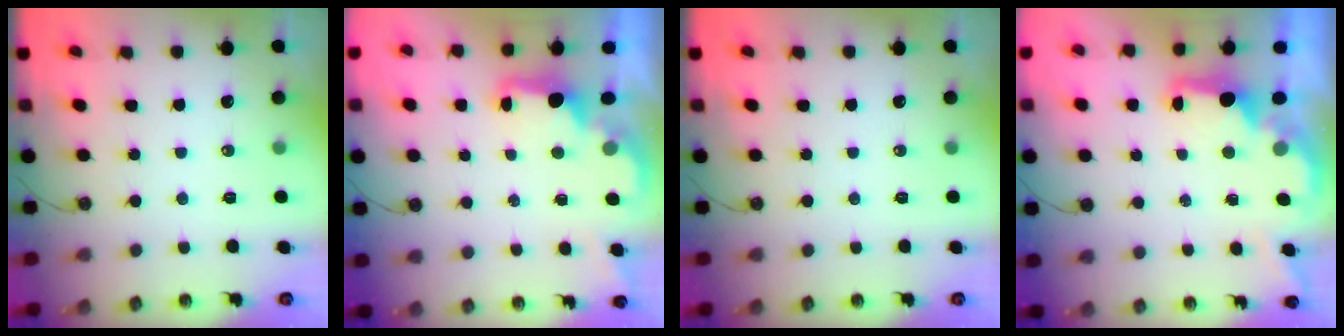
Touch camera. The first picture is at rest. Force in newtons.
{"total": 2.4, "press": 2.2, "slide": 0.8}
{"total": 0.0}
{"total": 3.4, "press": 3.3, "slide": 0.4}